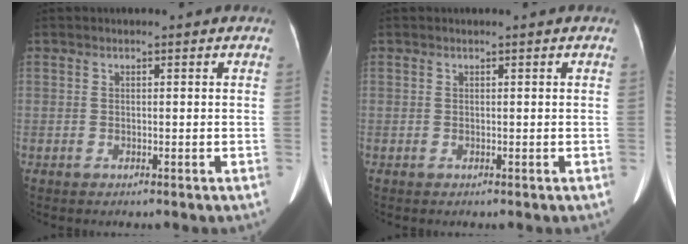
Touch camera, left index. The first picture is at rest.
{"total": 0.0}